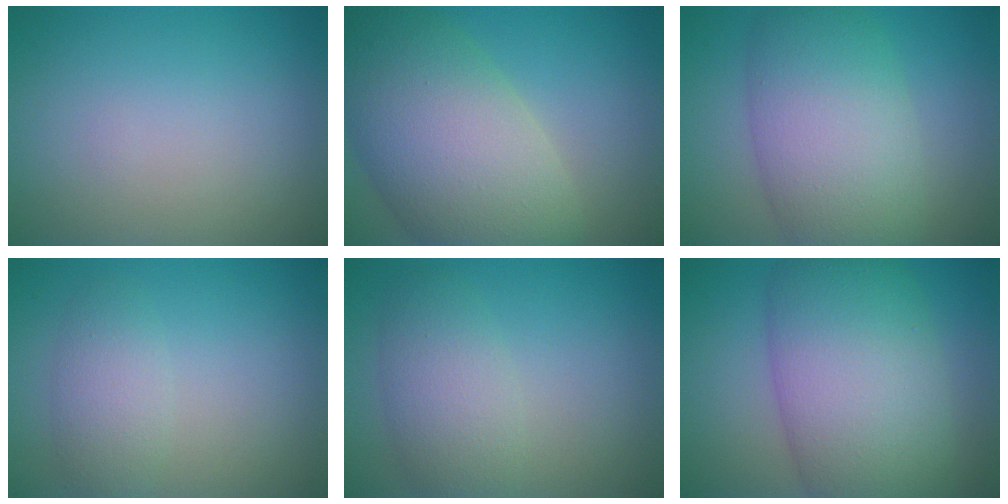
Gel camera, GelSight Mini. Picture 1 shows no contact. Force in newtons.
{"total": 11.8, "press": 11.8, "slide": 0.5}
{"total": 8.9, "press": 8.9, "slide": 0.5}
{"total": 2.6, "press": 2.6, "slide": 0.1}
{"total": 4.1, "press": 4.1, "slide": 0.1}
{"total": 11.6, "press": 11.6, "slide": 0.8}